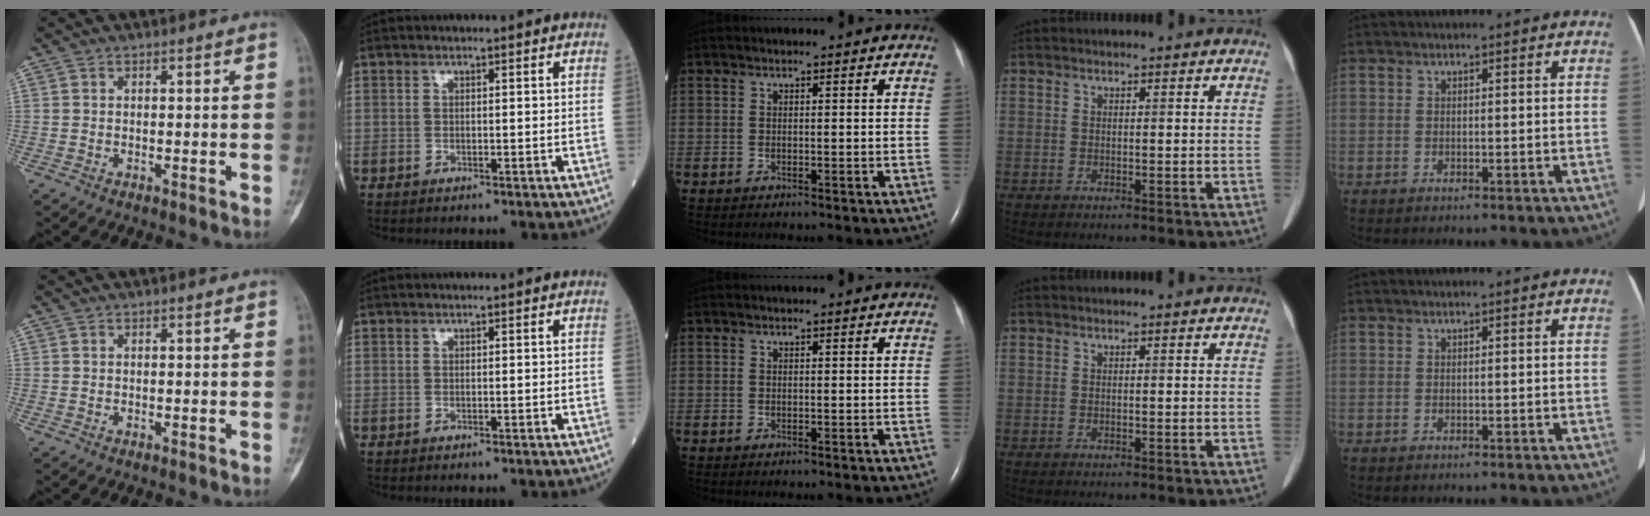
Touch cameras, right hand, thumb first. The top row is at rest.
{}